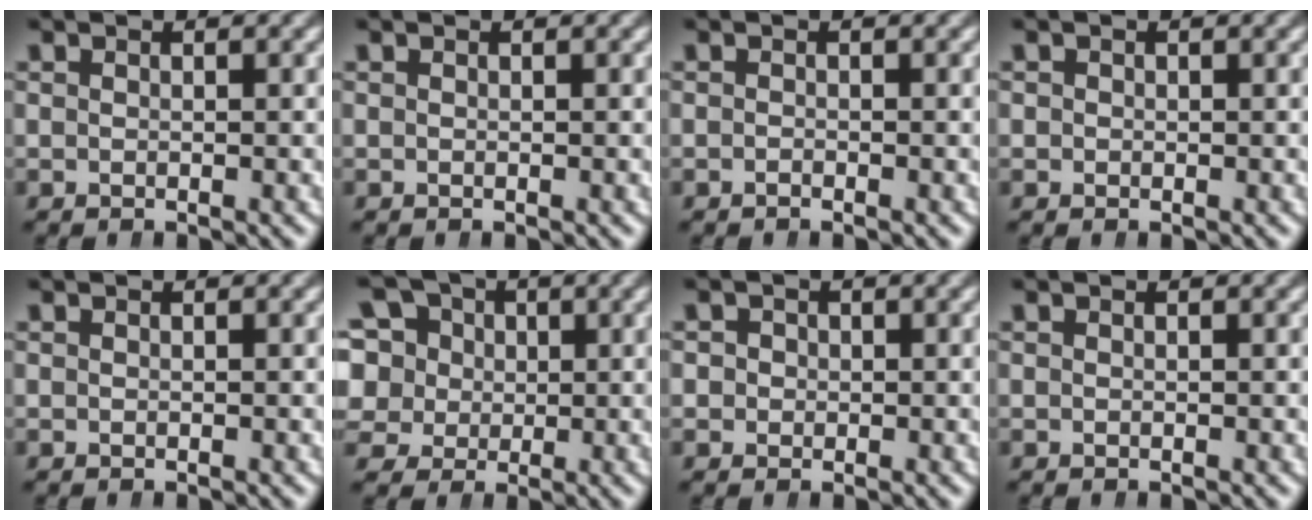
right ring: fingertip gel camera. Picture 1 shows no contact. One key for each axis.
{"total": 0.0}
{"total": 0.6, "fx": -0.6, "fy": 0.3, "fz": 0.0, "tx": -0.001, "ty": 0.000, "tz": -0.015}
{"total": 0.8, "fx": -0.1, "fy": 0.8, "fz": 0.0, "tx": -0.006, "ty": -0.006, "tz": 0.000}
{"total": 0.0}
{"total": 12.9, "fx": 1.3, "fy": 12.0, "fz": 4.7, "tx": -0.135, "ty": -0.026, "tz": 0.014}
{"total": 2.2, "fx": -0.1, "fy": 2.1, "fz": 0.5, "tx": -0.014, "ty": -0.004, "tz": -0.001}
{"total": 0.0}